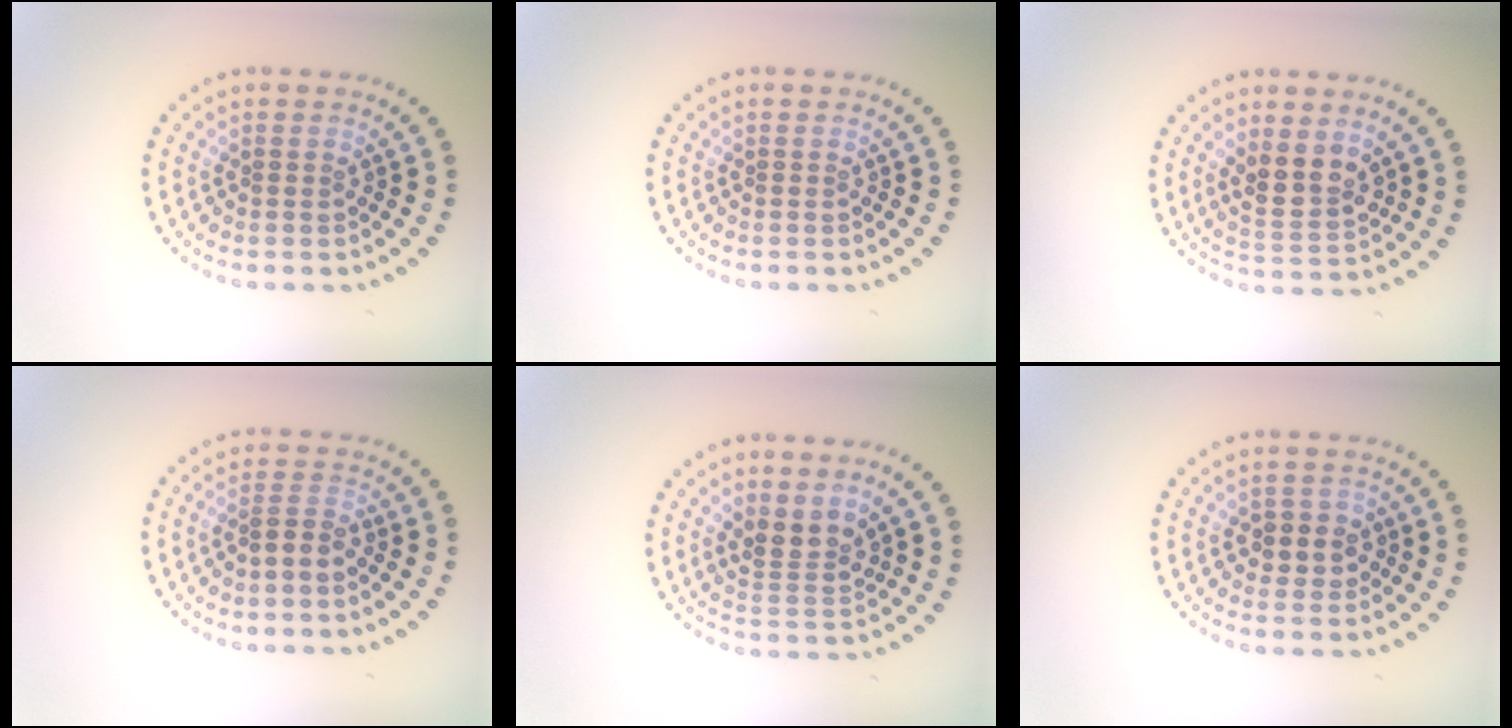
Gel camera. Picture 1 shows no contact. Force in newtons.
{"total": 0.0}
{"total": 3.3, "press": 3.1, "slide": 1.2}
{"total": 1.8, "press": 1.6, "slide": 0.9}
{"total": 2.5, "press": 1.9, "slide": 1.6}
{"total": 2.3, "press": 2.2, "slide": 0.9}